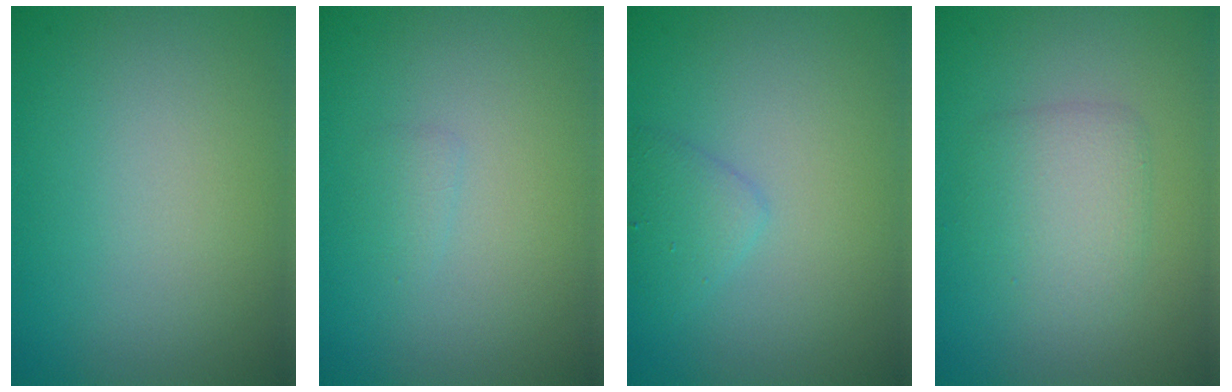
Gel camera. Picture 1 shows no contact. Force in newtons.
{"total": 0.7, "press": 0.7, "slide": 0.1}
{"total": 1.7, "press": 1.6, "slide": 0.1}
{"total": 2.8, "press": 2.8, "slide": 0.1}